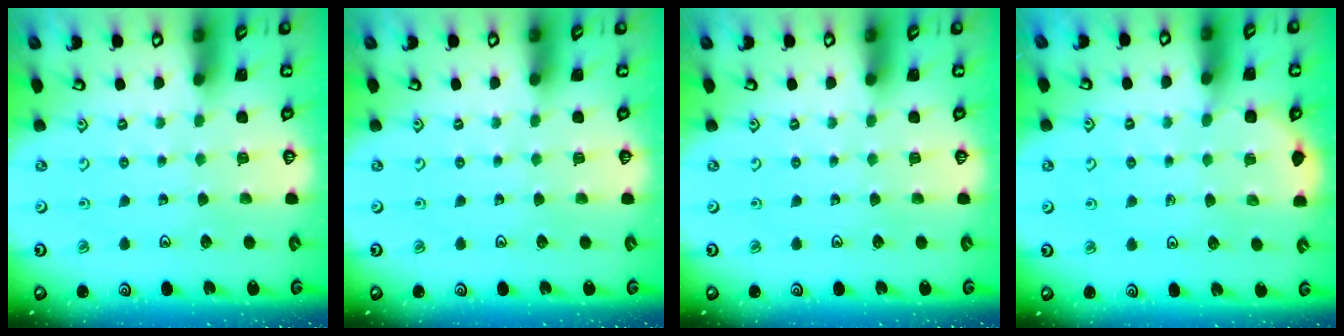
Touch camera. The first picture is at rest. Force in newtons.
{"total": 0.0}
{"total": 0.0}
{"total": 5.9, "press": 5.8, "slide": 1.1}